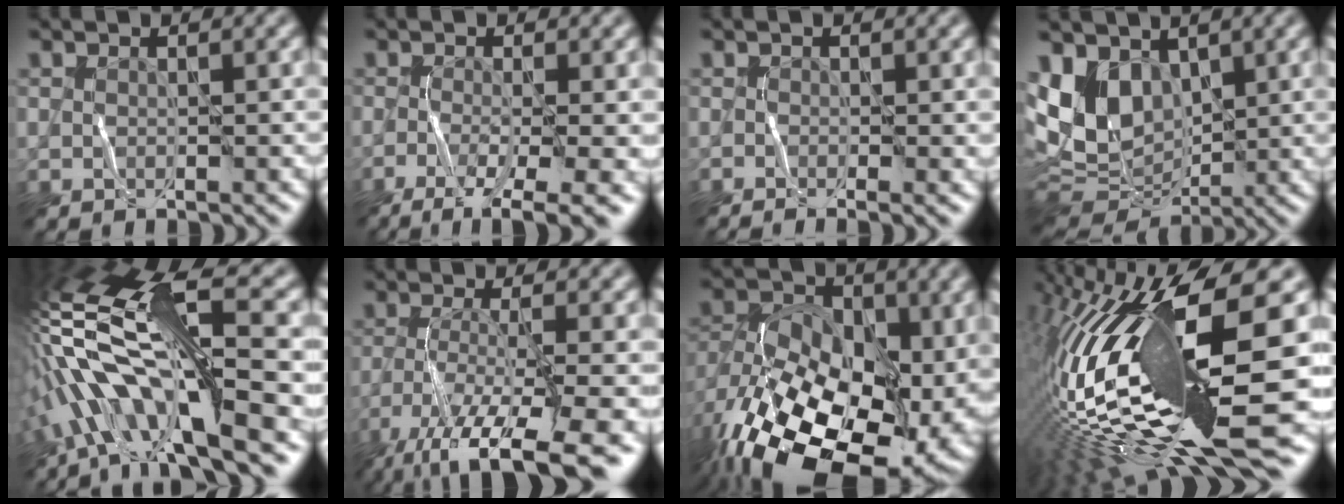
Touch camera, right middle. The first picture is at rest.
{"total": 6.2, "force": [-3.4, 1.1, 5.0], "torque": [-0.080, -0.002, -0.043]}
{"total": 1.2, "force": [-0.7, 0.0, 1.0], "torque": [-0.020, 0.000, -0.006]}
{"total": 8.2, "force": [2.4, 5.6, 5.5], "torque": [-0.140, -0.005, 0.056]}
{"total": 13.4, "force": [-3.2, 3.2, 12.6], "torque": [-0.253, 0.038, -0.040]}
{"total": 10.5, "force": [-7.0, 2.1, 7.6], "torque": [-0.143, -0.009, -0.109]}
{"total": 20.9, "force": [-9.7, 13.3, 12.9], "torque": [-0.218, -0.027, -0.121]}
{"total": 17.3, "force": [-2.5, 4.3, 16.6], "torque": [-0.323, 0.009, -0.031]}